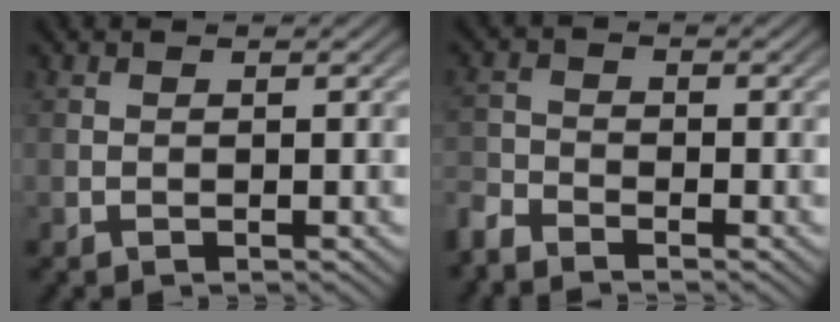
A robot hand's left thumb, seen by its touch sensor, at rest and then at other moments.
{"total": 3.2, "force": [-3.0, 0.7, 0.8], "torque": [-0.021, -0.008, -0.076]}